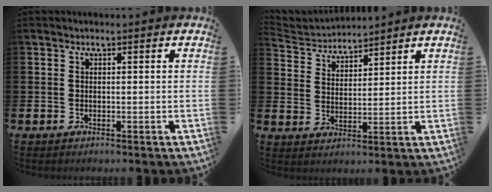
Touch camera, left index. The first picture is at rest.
{"total": 3.7, "force": [3.6, 0.8, -0.5], "torque": [-0.014, -0.024, 0.062]}